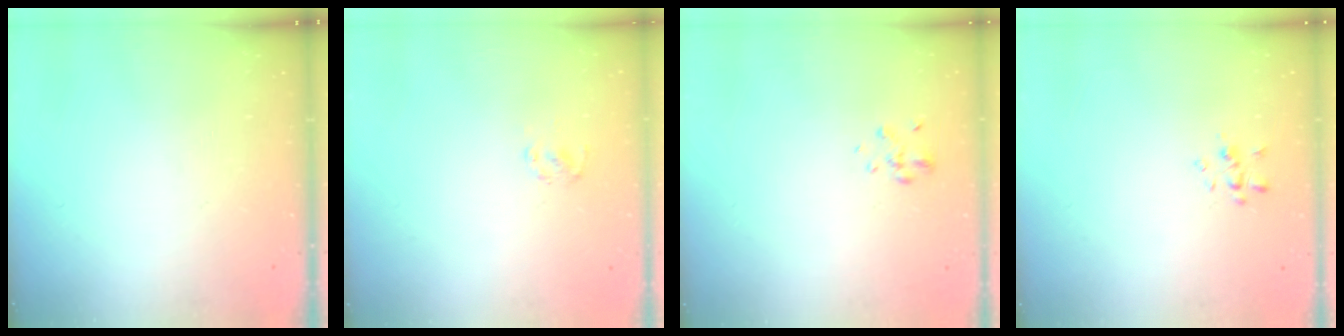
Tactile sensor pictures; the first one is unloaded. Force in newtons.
{"total": 2.1, "press": 1.9, "slide": 0.9}
{"total": 2.6, "press": 2.5, "slide": 0.9}
{"total": 1.9, "press": 1.7, "slide": 0.7}